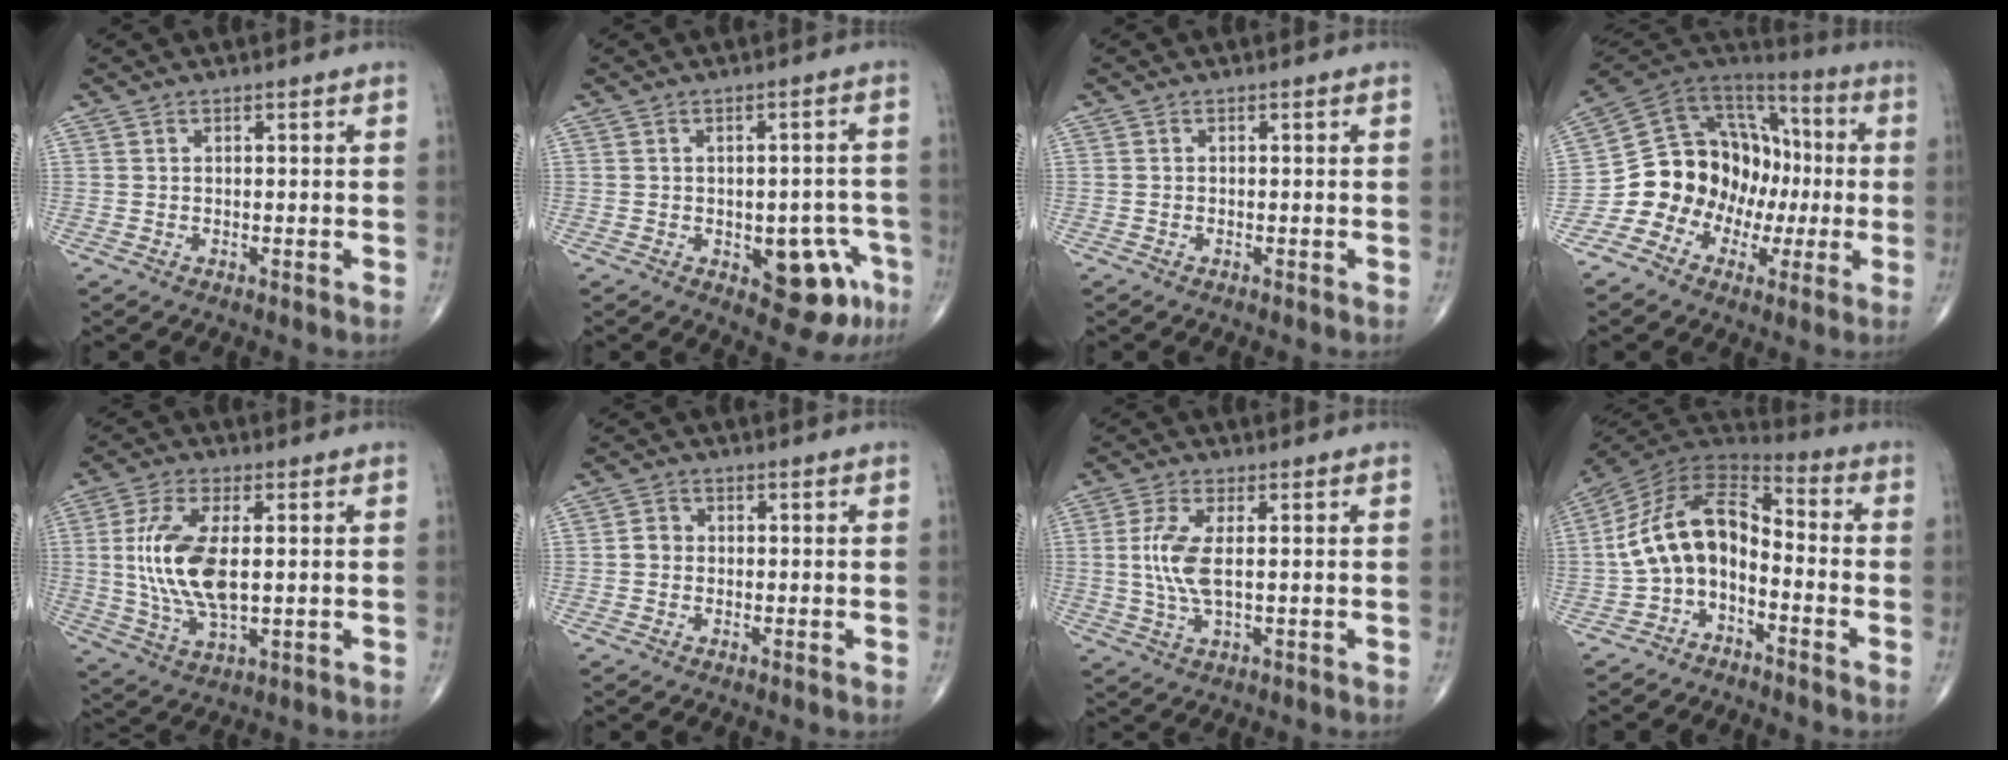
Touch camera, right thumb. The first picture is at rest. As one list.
[{"total": 10.3, "force": [-4.0, 5.4, 7.9], "torque": [-0.056, 0.023, -0.040]}, {"total": 0.0}, {"total": 18.0, "force": [-3.6, 15.2, 9.0], "torque": [-0.107, 0.086, -0.062]}, {"total": 13.5, "force": [1.0, 6.1, 12.0], "torque": [-0.250, -0.009, 0.024]}, {"total": 2.1, "force": [-0.3, 1.9, 0.9], "torque": [-0.006, 0.006, -0.010]}, {"total": 7.2, "force": [0.5, 2.6, 6.7], "torque": [-0.162, -0.004, 0.010]}, {"total": 12.1, "force": [-3.7, 7.6, 8.7], "torque": [-0.150, 0.084, -0.080]}]